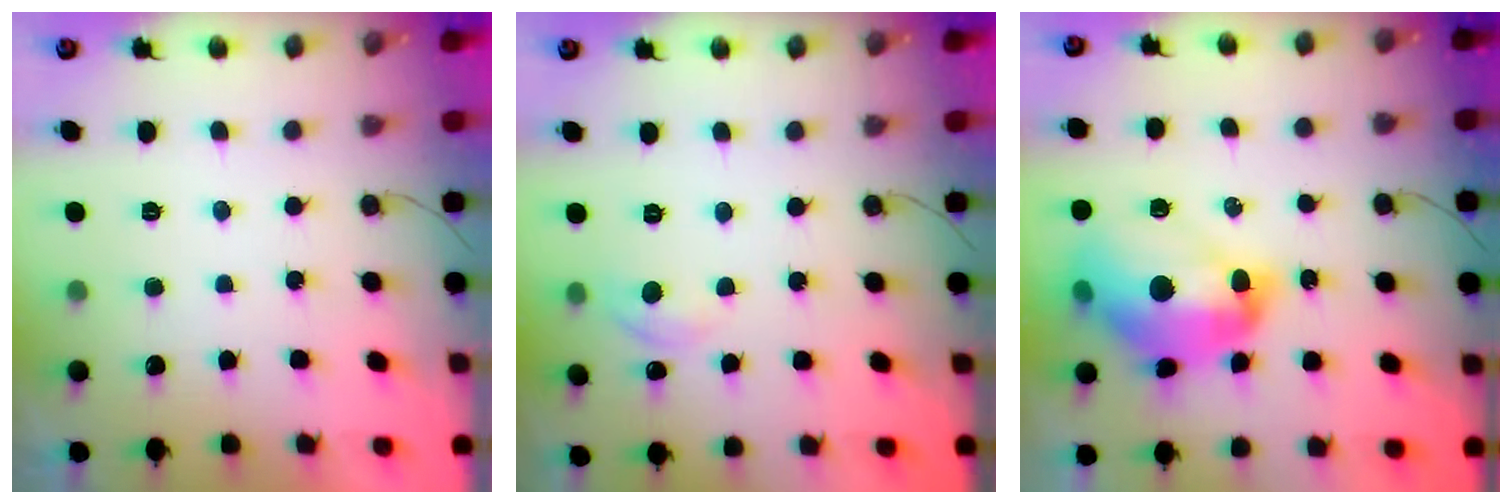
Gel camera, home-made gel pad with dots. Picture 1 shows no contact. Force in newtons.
{"total": 5.2, "press": 5.1, "slide": 0.7}
{"total": 17.3, "press": 17.2, "slide": 1.8}